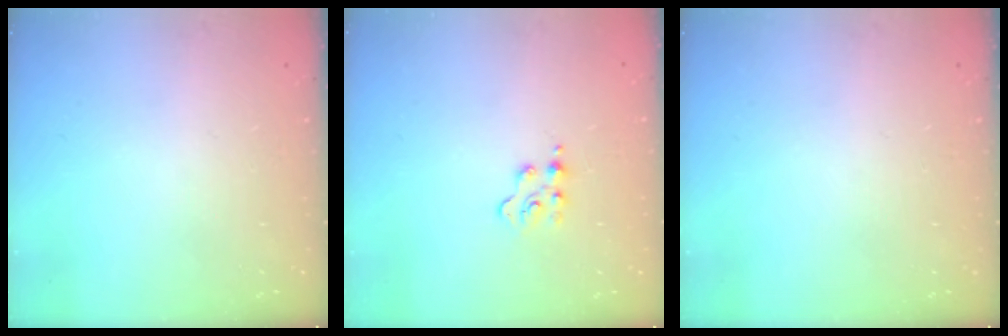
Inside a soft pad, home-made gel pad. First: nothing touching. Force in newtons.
{"total": 3.0, "press": 3.0, "slide": 0.4}
{"total": 0.0}